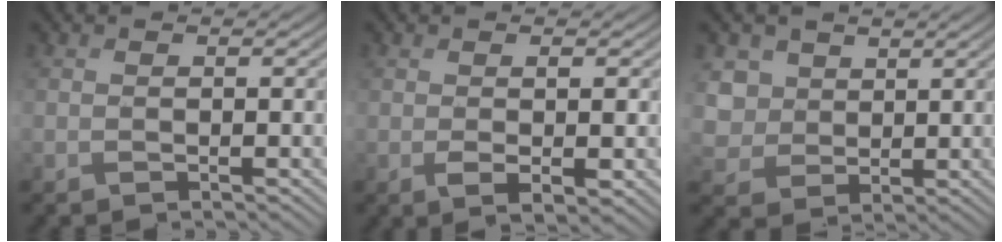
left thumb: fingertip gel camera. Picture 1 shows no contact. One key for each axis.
{"total": 2.8, "fx": -0.2, "fy": 1.1, "fz": 2.6, "tx": -0.054, "ty": -0.009, "tz": 0.001}
{"total": 5.1, "fx": 2.4, "fy": 4.2, "fz": 1.7, "tx": -0.070, "ty": -0.008, "tz": 0.042}